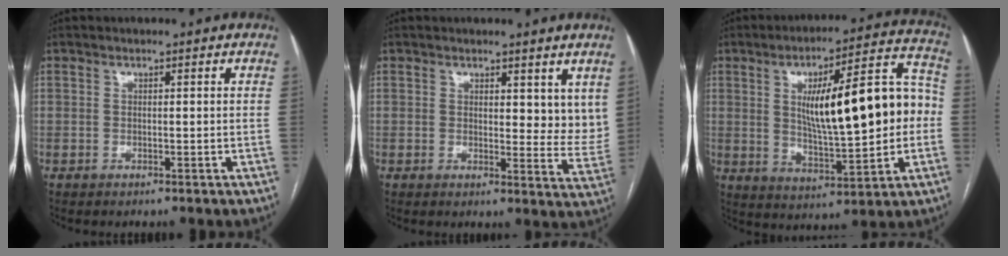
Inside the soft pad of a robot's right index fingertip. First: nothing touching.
{"total": 6.4, "force": [3.9, 3.0, 4.2], "torque": [-0.036, -0.026, 0.048]}
{"total": 19.7, "force": [1.4, 4.6, 19.1], "torque": [-0.289, 0.035, 0.029]}